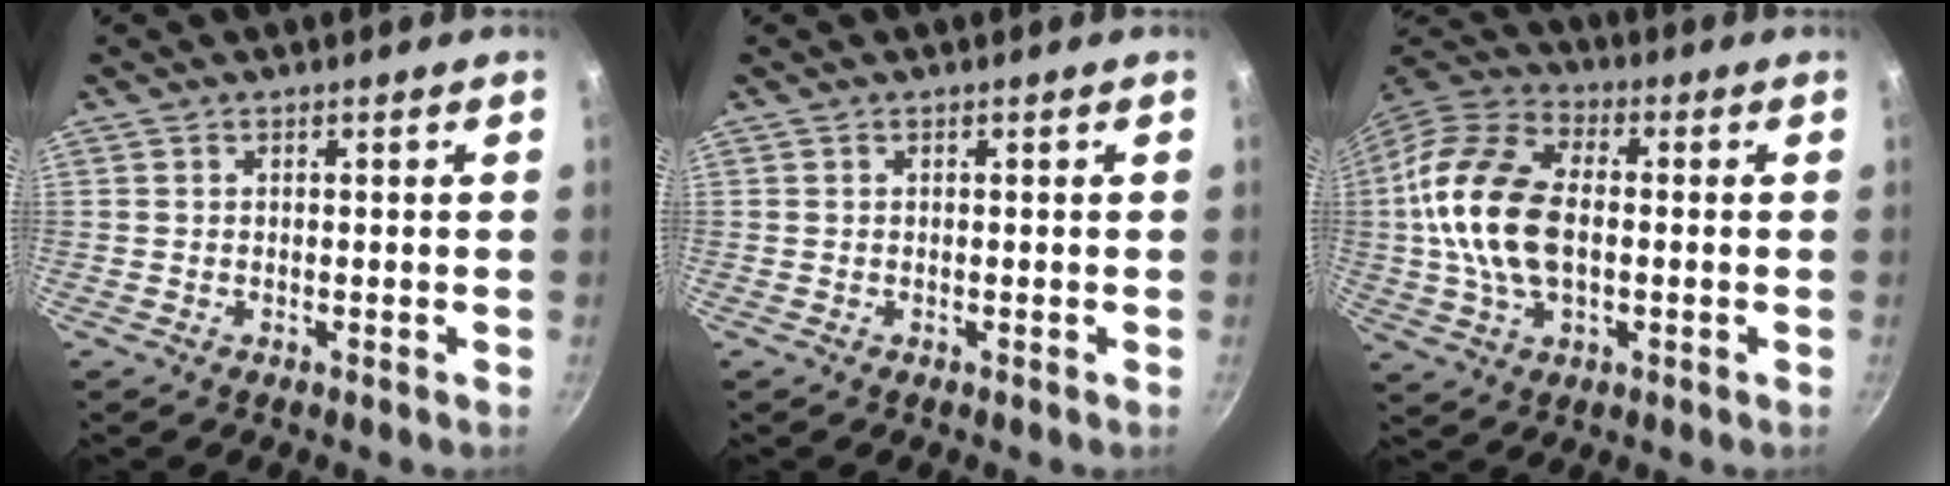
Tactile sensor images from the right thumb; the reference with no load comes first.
{"total": 0.0}
{"total": 18.1, "force": [-0.1, 10.9, 14.4], "torque": [-0.272, 0.026, -0.013]}